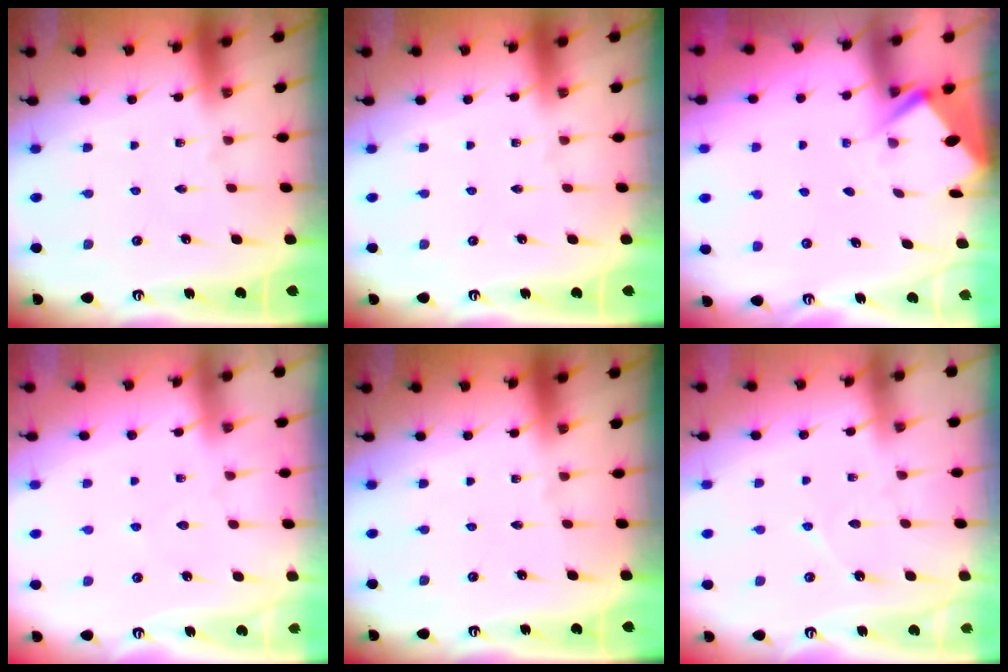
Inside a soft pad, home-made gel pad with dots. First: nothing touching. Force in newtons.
{"total": 0.0}
{"total": 3.0, "press": 2.9, "slide": 0.4}
{"total": 6.0, "press": 6.0, "slide": 0.8}
{"total": 0.0}
{"total": 4.0, "press": 4.0, "slide": 0.4}